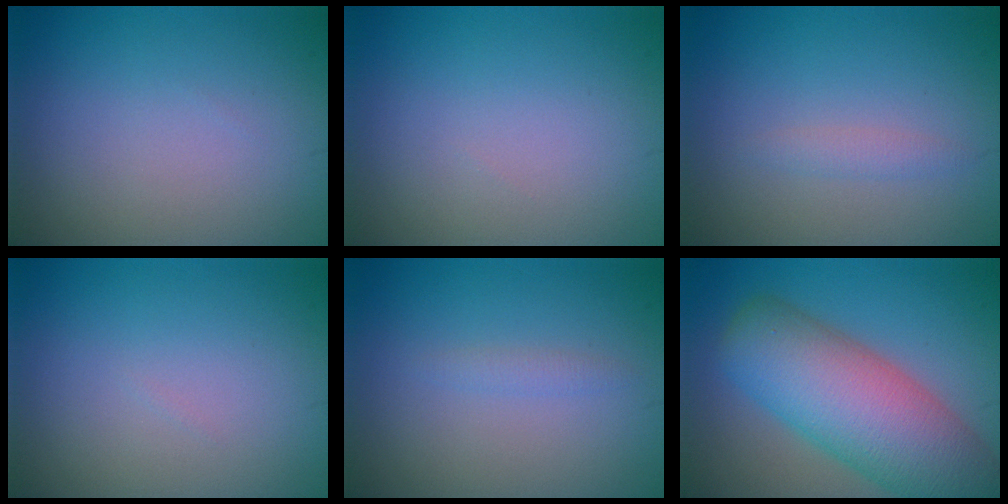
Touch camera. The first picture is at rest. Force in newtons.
{"total": 0.0}
{"total": 1.1, "press": 1.1, "slide": 0.1}
{"total": 0.0}
{"total": 0.8, "press": 0.8, "slide": 0.1}
{"total": 10.8, "press": 10.8, "slide": 0.5}